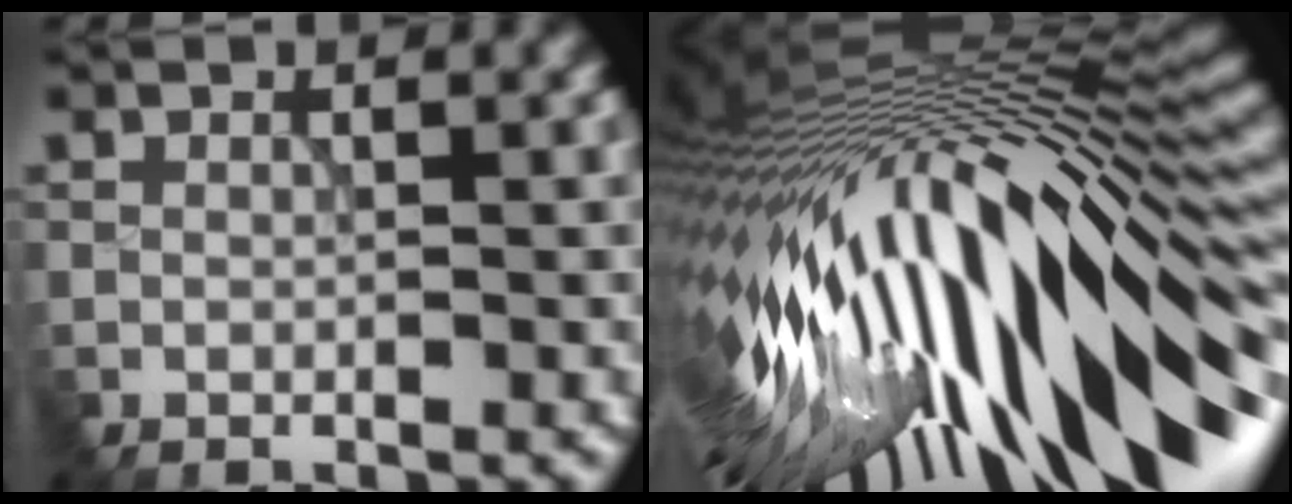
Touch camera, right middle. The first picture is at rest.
{"total": 17.4, "force": [-4.4, 6.9, 15.4], "torque": [-0.261, -0.033, -0.064]}